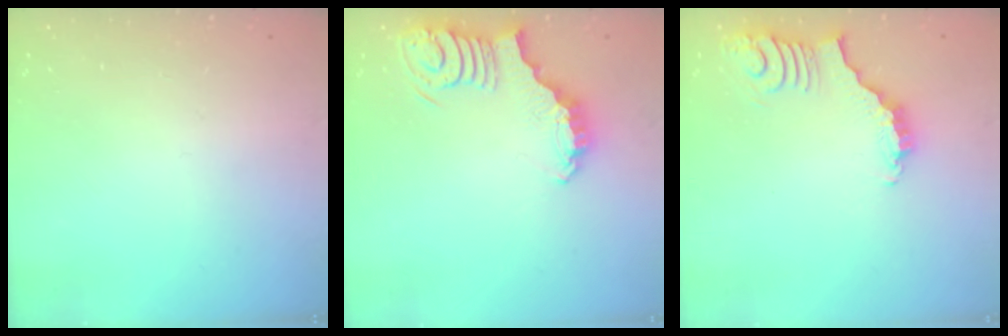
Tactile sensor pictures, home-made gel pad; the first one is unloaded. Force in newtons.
{"total": 3.8, "press": 3.8, "slide": 0.6}
{"total": 3.6, "press": 3.6, "slide": 0.7}